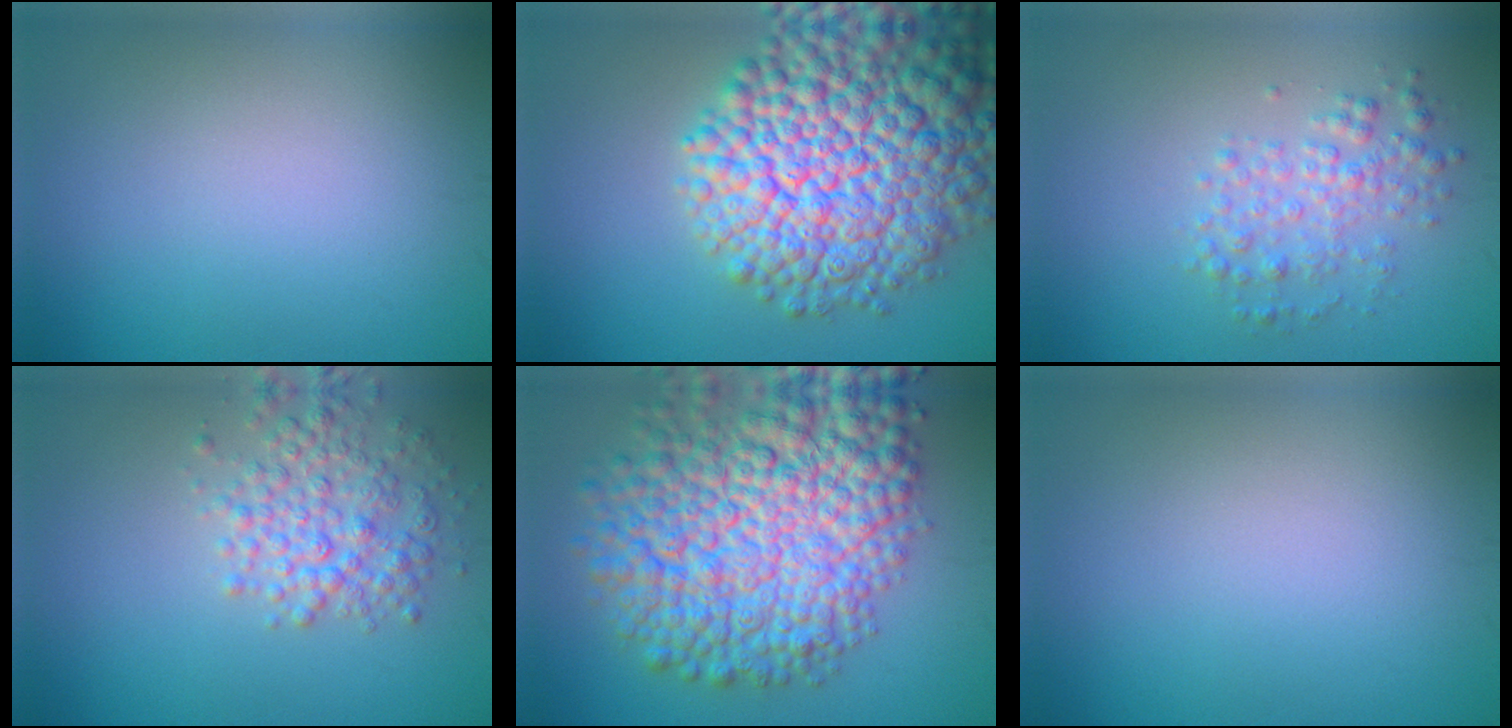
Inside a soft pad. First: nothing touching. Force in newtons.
{"total": 14.0, "press": 14.0, "slide": 0.7}
{"total": 2.9, "press": 2.9, "slide": 0.1}
{"total": 4.2, "press": 4.2, "slide": 0.1}
{"total": 13.4, "press": 13.4, "slide": 0.4}
{"total": 0.0}